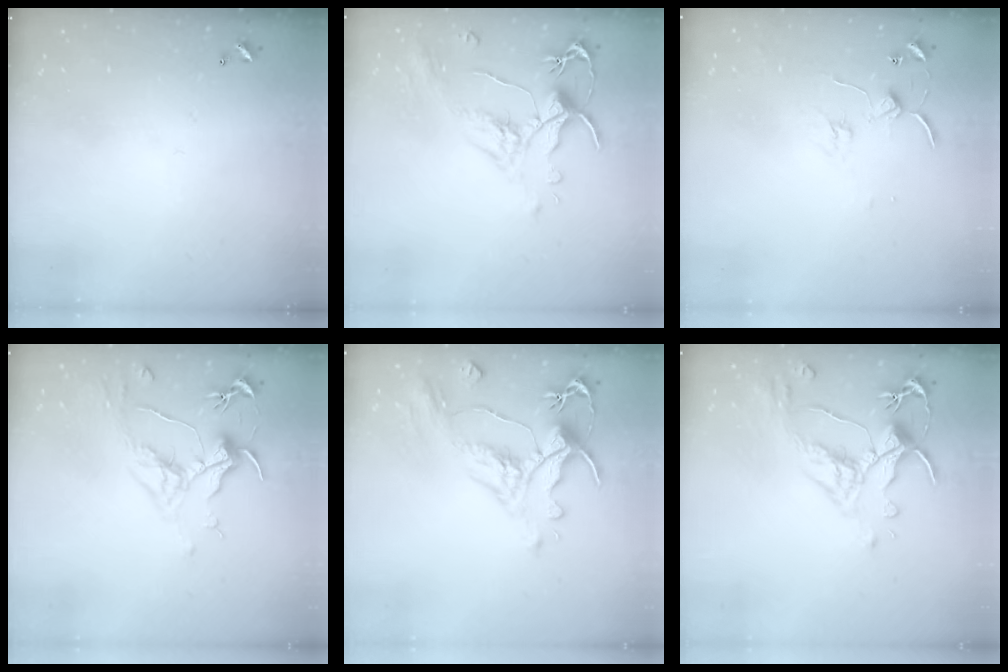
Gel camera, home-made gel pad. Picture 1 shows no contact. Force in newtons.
{"total": 1.6, "press": 1.1, "slide": 1.1}
{"total": 1.4, "press": 1.3, "slide": 0.2}
{"total": 1.6, "press": 1.4, "slide": 0.8}
{"total": 1.6, "press": 0.3, "slide": 1.5}
{"total": 3.1, "press": 2.7, "slide": 1.4}